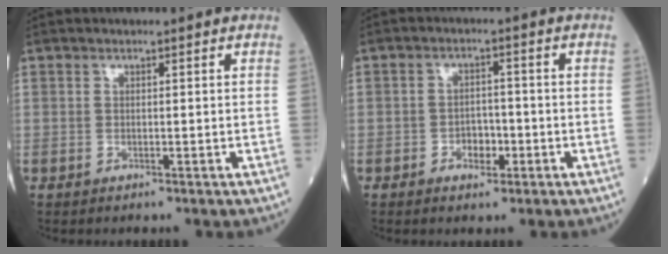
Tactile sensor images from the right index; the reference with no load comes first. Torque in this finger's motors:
{"motor_torque": [0.05, -0.08, 0.02, 0.00]}